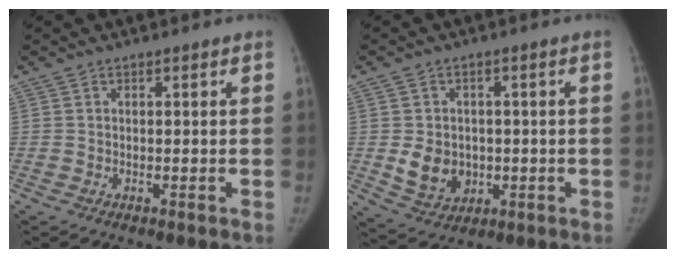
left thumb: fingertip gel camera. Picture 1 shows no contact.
{"total": 7.7, "force": [-0.7, 6.5, 4.2], "torque": [-0.044, -0.003, 0.006]}